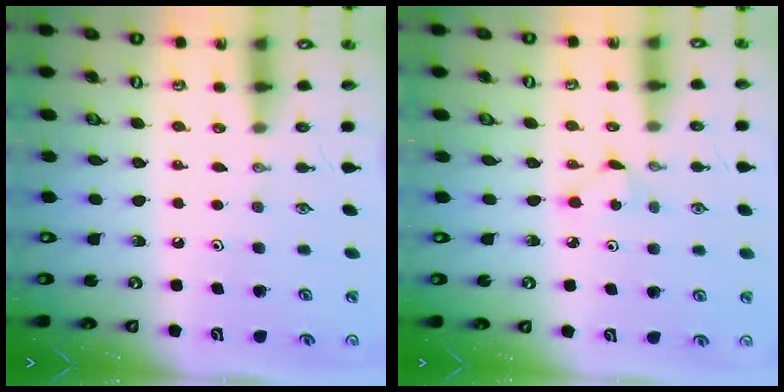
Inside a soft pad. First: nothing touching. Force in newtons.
{"total": 3.4, "press": 3.3, "slide": 0.4}